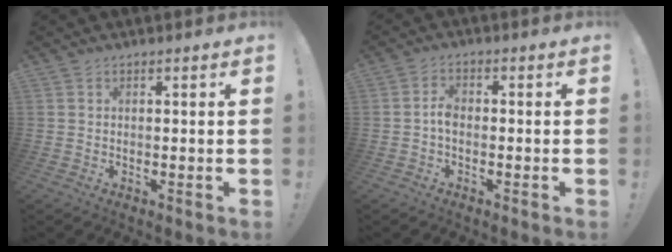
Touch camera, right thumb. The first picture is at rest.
{"total": 4.1, "force": [-1.1, 1.9, 3.5], "torque": [-0.078, 0.004, -0.022]}